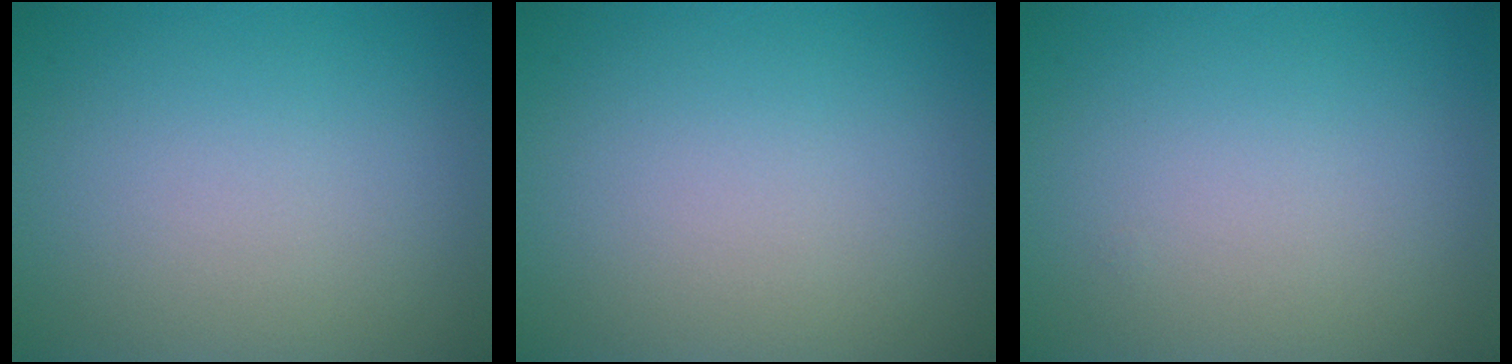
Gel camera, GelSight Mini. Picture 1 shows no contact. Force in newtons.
{"total": 0.0}
{"total": 0.0}